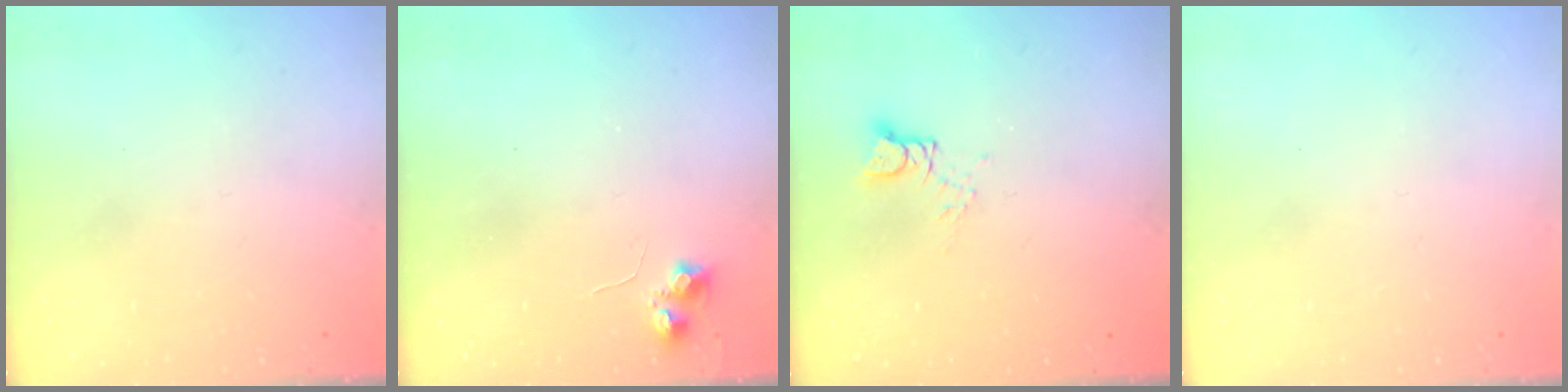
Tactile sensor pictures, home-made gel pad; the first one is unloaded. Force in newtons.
{"total": 5.9, "press": 5.9, "slide": 0.7}
{"total": 3.5, "press": 3.5, "slide": 0.3}
{"total": 0.0}